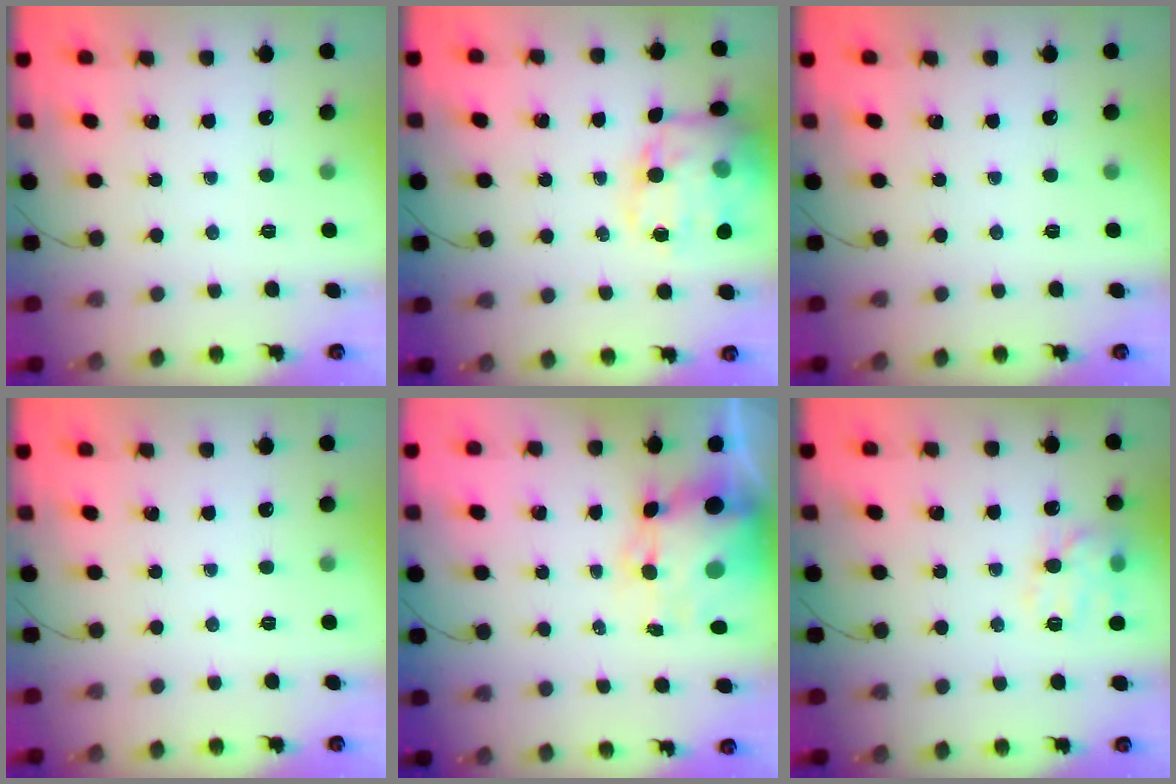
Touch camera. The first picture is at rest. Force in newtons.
{"total": 17.2, "press": 17.0, "slide": 2.7}
{"total": 0.0}
{"total": 0.0}
{"total": 8.0, "press": 7.6, "slide": 2.4}
{"total": 11.2, "press": 11.2, "slide": 0.5}